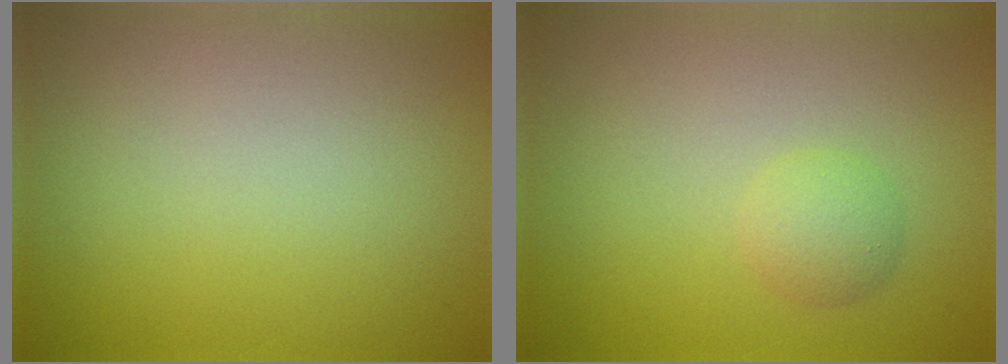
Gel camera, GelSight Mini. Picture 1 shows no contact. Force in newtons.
{"total": 1.7, "press": 1.7, "slide": 0.0}